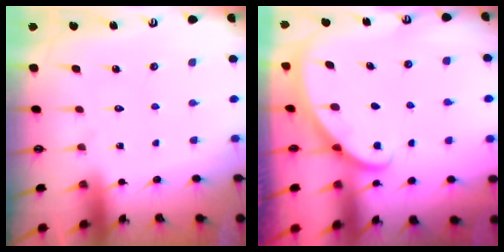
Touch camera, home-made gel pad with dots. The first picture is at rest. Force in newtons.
{"total": 2.1, "press": 2.1, "slide": 0.1}